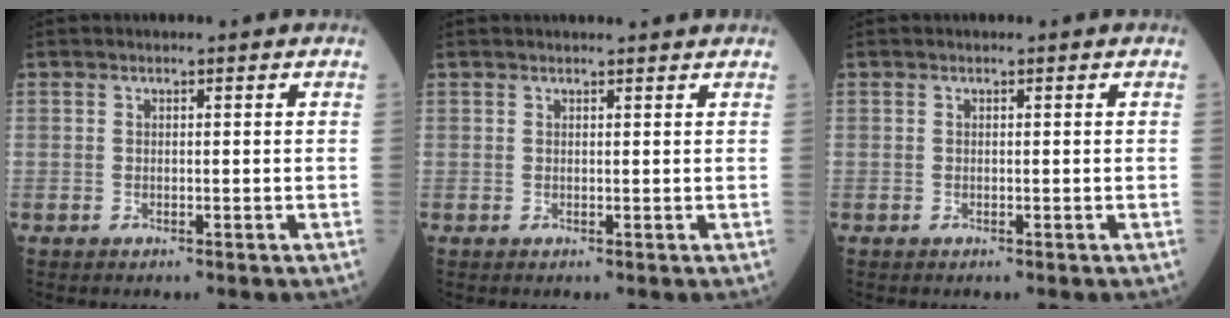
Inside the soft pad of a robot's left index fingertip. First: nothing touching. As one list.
[{"total": 3.1, "force": [3.0, 0.0, 0.7], "torque": [-0.010, 0.017, 0.034]}, {"total": 0.0}]